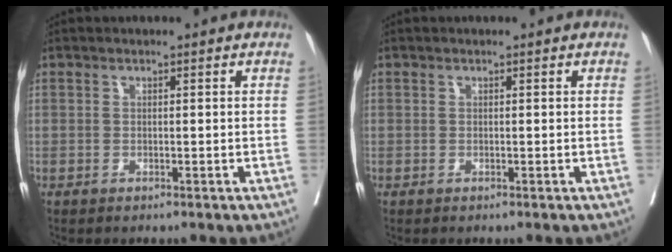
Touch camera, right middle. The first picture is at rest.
{"total": 0.0}